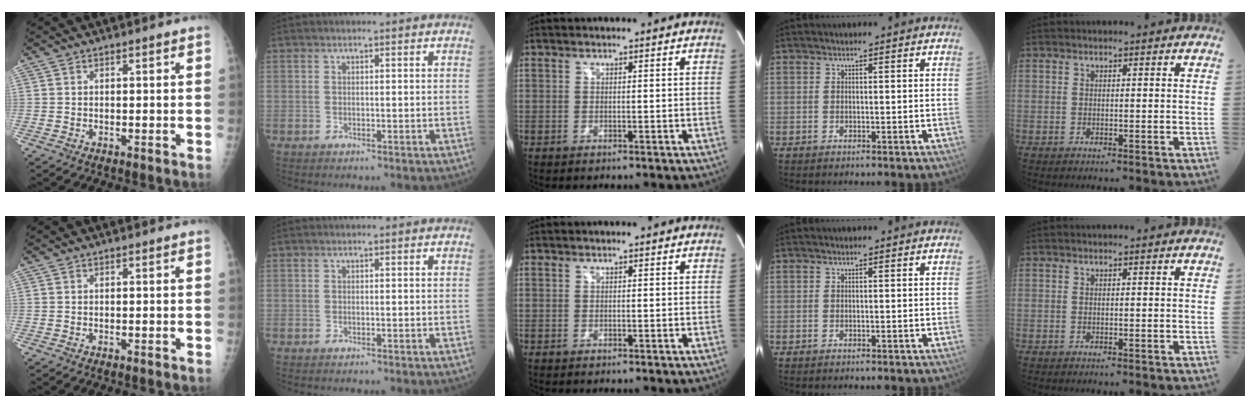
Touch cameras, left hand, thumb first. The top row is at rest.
{}